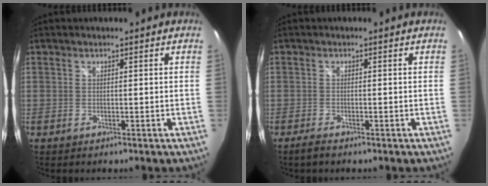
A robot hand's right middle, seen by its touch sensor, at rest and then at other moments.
{"total": 2.0, "force": [-1.6, 0.3, 1.2], "torque": [-0.028, -0.005, -0.030]}